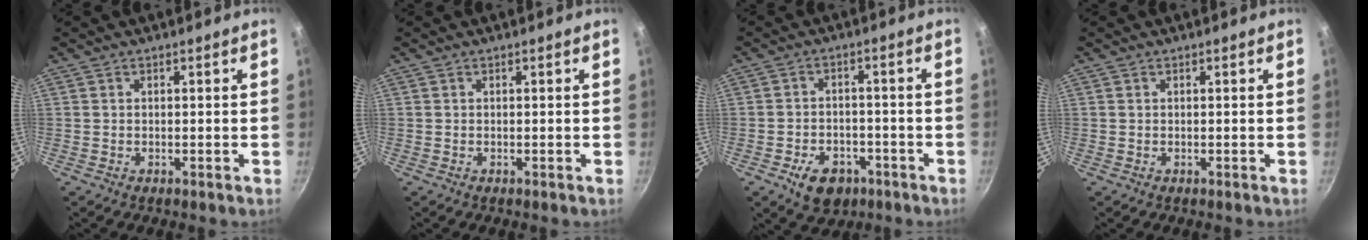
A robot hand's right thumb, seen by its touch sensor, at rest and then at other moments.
{"total": 0.0}
{"total": 8.4, "force": [-4.3, 5.7, 4.4], "torque": [-0.048, 0.026, -0.057]}
{"total": 0.0}